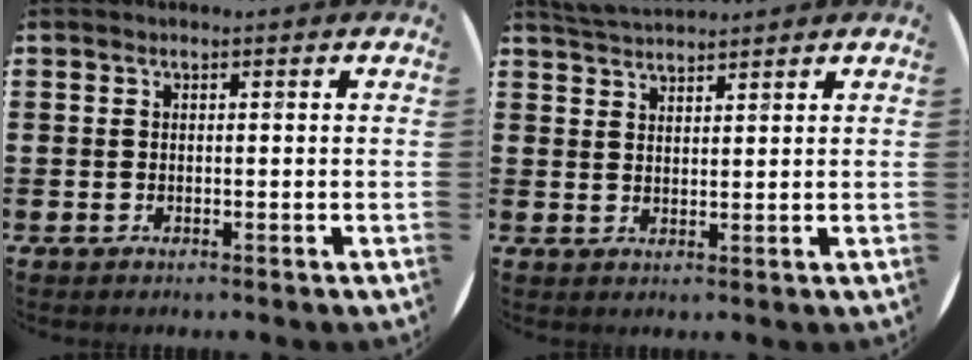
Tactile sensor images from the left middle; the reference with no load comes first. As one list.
[{"total": 3.3, "force": [3.2, 0.2, 0.4], "torque": [-0.015, -0.005, 0.061]}]